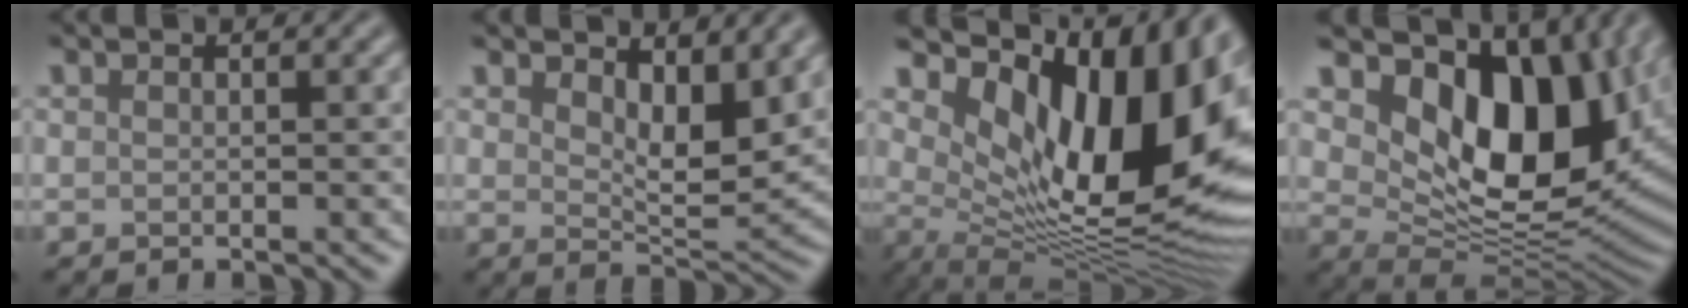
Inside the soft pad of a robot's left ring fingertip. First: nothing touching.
{"total": 5.2, "force": [2.6, 2.2, 3.9], "torque": [-0.063, -0.012, 0.043]}
{"total": 15.7, "force": [4.5, 7.1, 13.2], "torque": [-0.189, -0.014, 0.084]}
{"total": 13.8, "force": [5.5, 7.7, 10.1], "torque": [-0.143, -0.008, 0.098]}